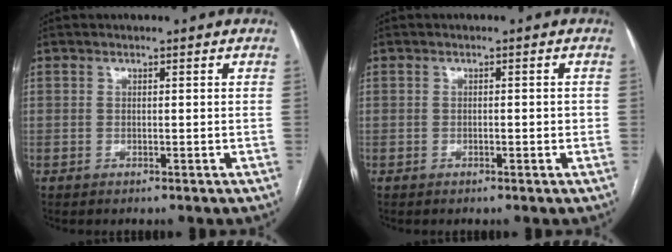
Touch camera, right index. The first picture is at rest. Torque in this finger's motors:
{"motor_torque": [0.05, 0.25, -0.02, 0.00]}